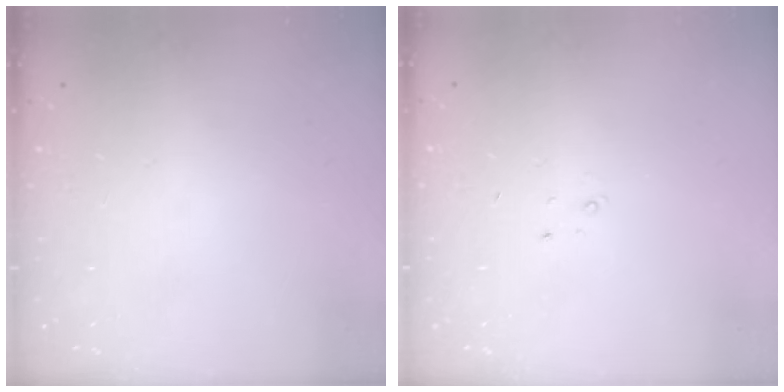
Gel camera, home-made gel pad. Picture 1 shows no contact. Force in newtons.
{"total": 1.5, "press": 1.5, "slide": 0.2}